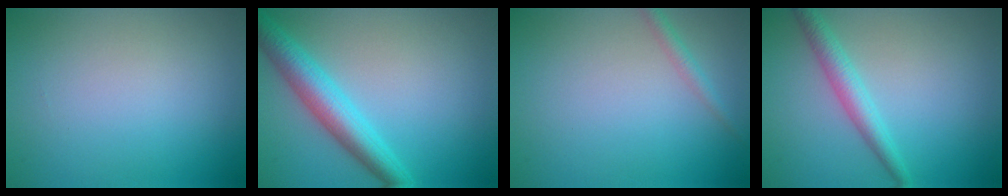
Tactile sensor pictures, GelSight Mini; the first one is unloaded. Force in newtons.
{"total": 5.2, "press": 5.2, "slide": 0.1}
{"total": 1.3, "press": 1.3, "slide": 0.1}
{"total": 2.7, "press": 2.7, "slide": 0.2}